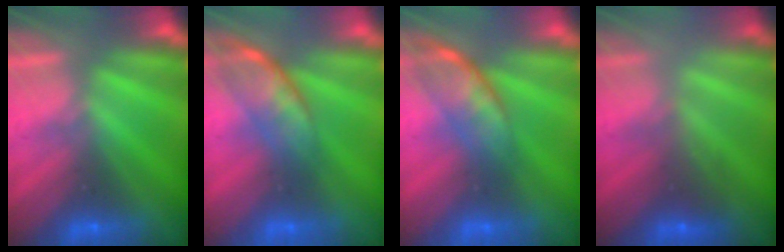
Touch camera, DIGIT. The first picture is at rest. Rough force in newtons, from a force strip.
{"total": 2.7}
{"total": 2.7}
{"total": 2.0}